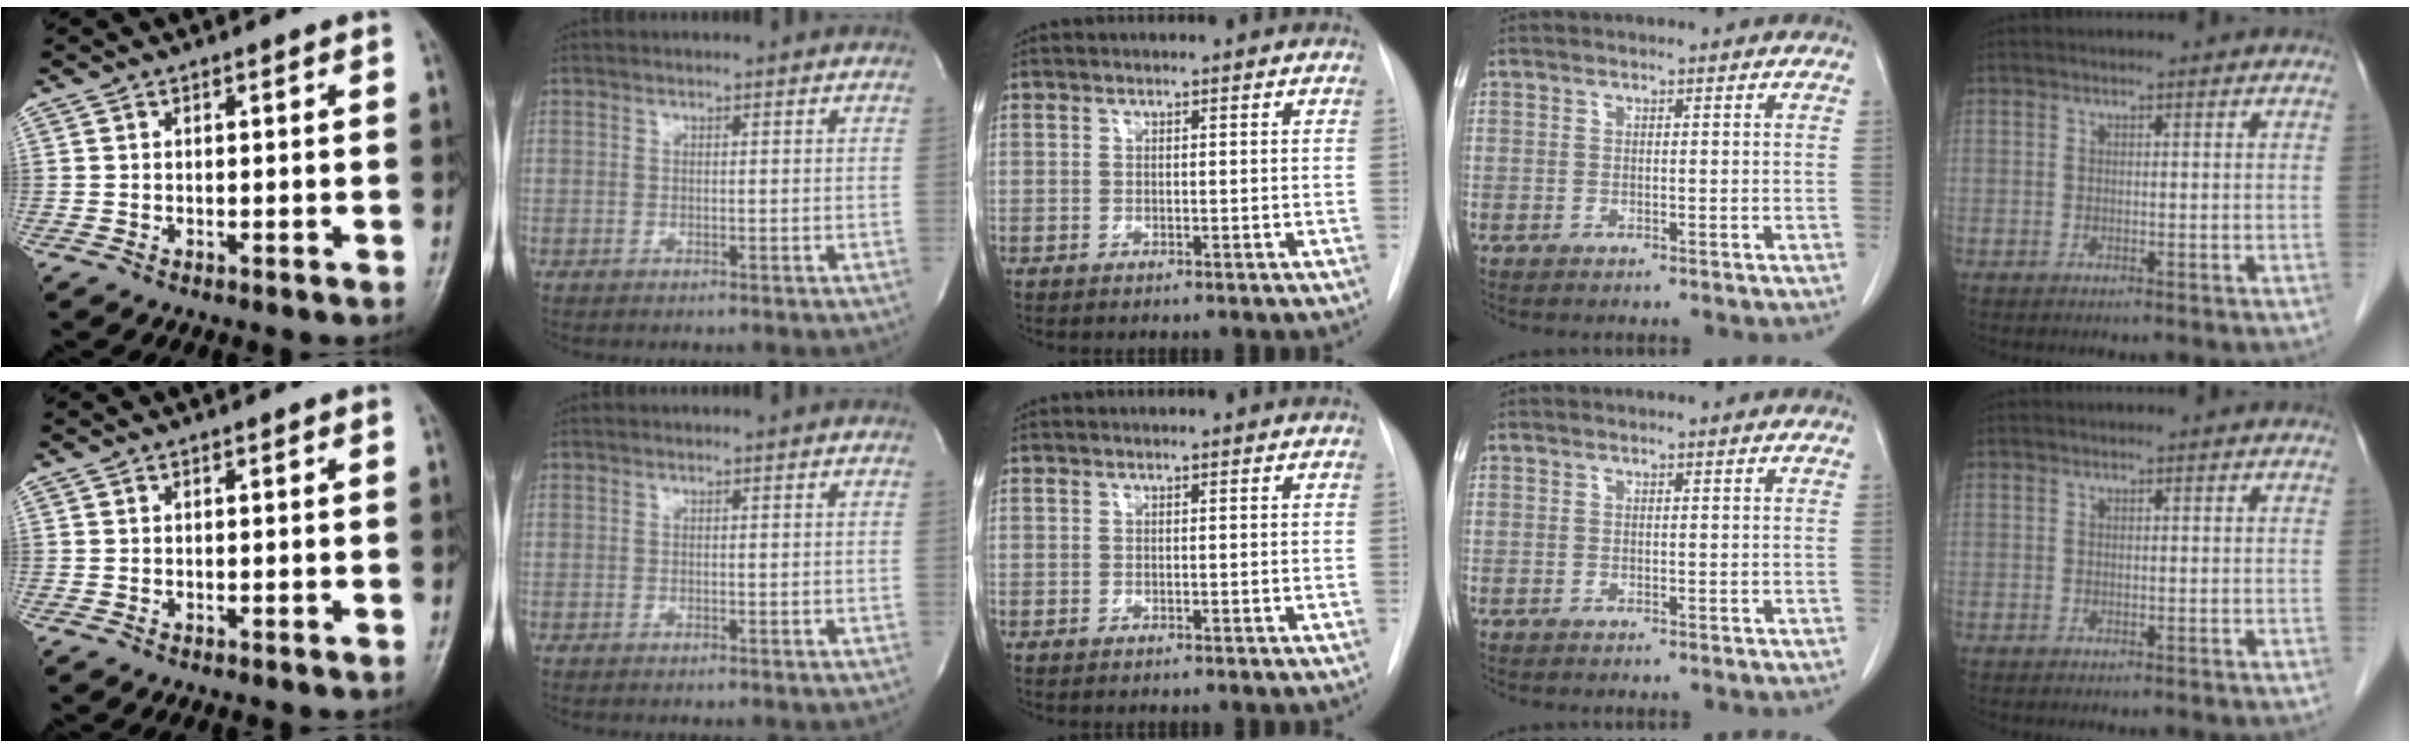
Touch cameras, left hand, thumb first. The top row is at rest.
{}